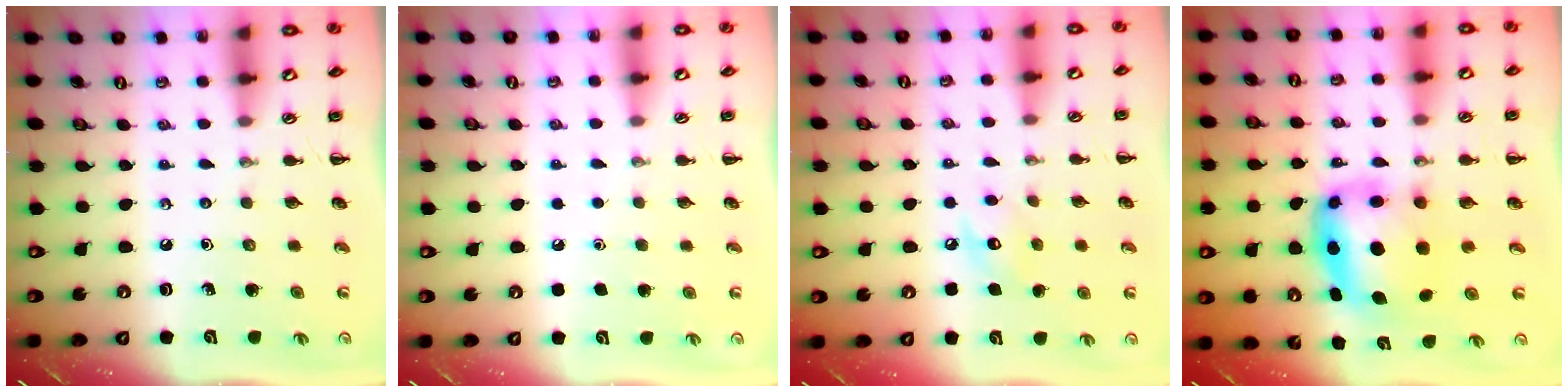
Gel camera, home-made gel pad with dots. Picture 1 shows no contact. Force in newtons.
{"total": 1.6, "press": 1.6, "slide": 0.1}
{"total": 7.0, "press": 7.0, "slide": 0.8}
{"total": 6.4, "press": 6.2, "slide": 1.4}